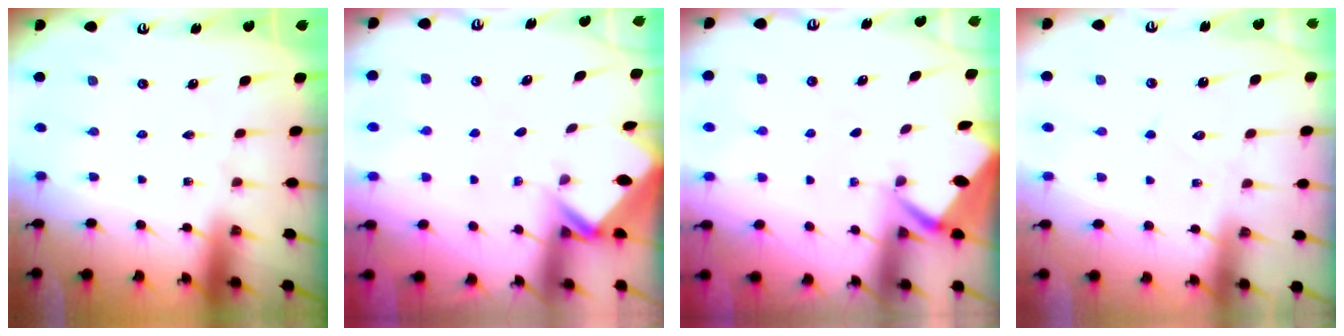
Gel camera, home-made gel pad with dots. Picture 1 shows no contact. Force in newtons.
{"total": 2.7, "press": 2.7, "slide": 0.1}
{"total": 2.8, "press": 2.7, "slide": 0.3}
{"total": 6.7, "press": 6.7, "slide": 0.8}